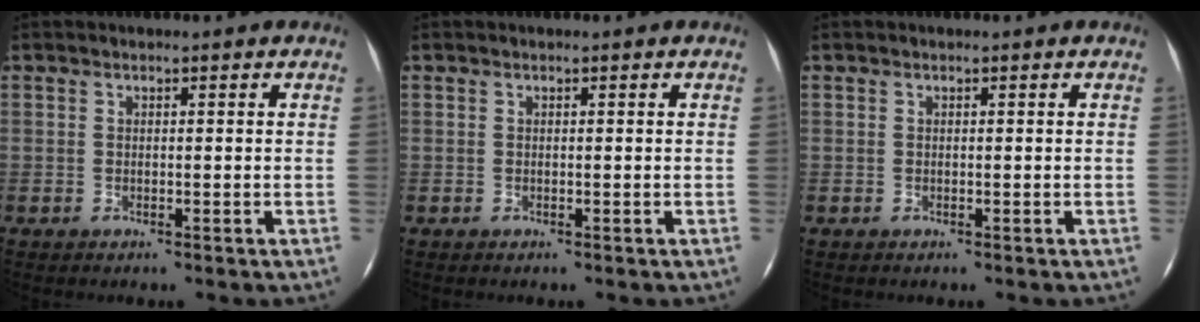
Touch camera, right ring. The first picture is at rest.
{"total": 0.0}
{"total": 0.0}